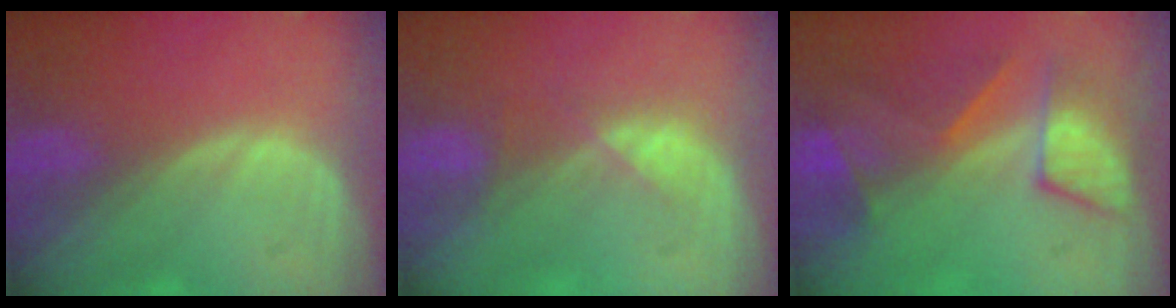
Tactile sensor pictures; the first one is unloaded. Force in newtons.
{"total": 2.6, "press": 2.5, "slide": 0.8}
{"total": 7.8, "press": 7.6, "slide": 1.9}